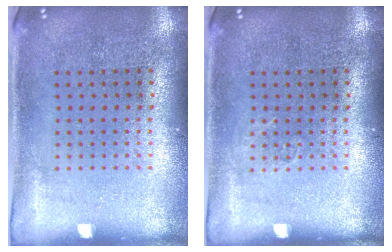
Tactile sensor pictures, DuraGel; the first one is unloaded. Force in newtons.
{"total": 0.6, "press": 0.5, "slide": 0.2}